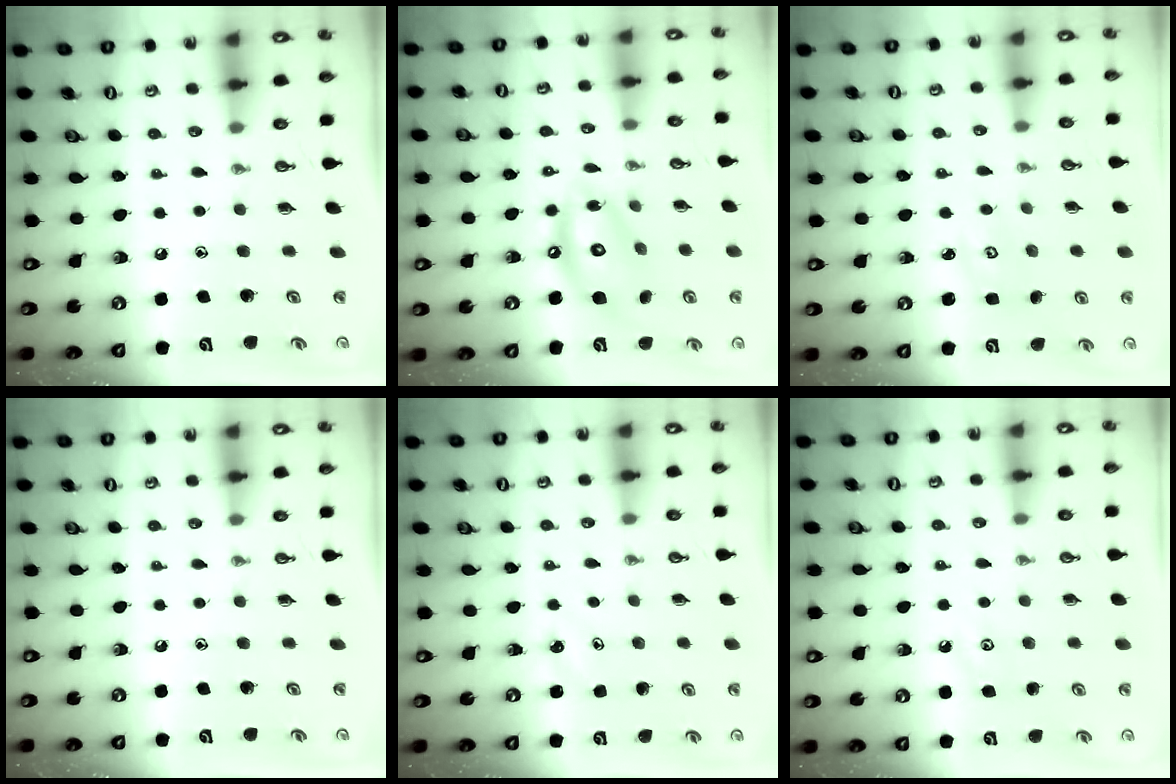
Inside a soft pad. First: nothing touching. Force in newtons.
{"total": 14.3, "press": 14.2, "slide": 1.2}
{"total": 3.1, "press": 3.0, "slide": 0.4}
{"total": 0.0}
{"total": 3.6, "press": 3.6, "slide": 0.3}
{"total": 3.7, "press": 3.7, "slide": 0.5}